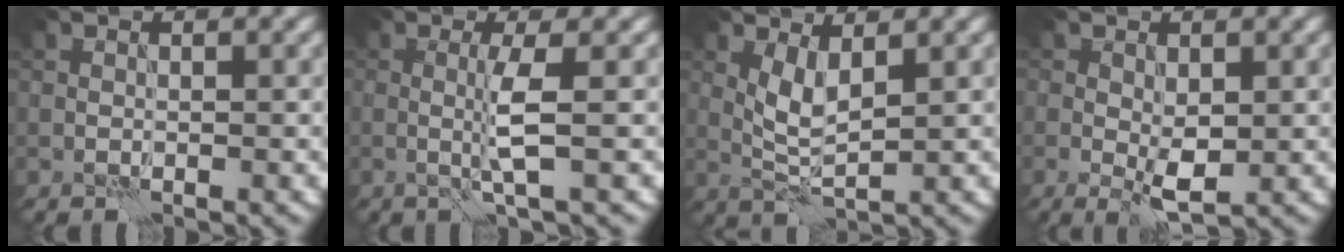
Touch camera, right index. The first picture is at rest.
{"total": 2.5, "force": [0.1, -0.1, 2.5], "torque": [-0.056, -0.003, -0.002]}
{"total": 3.1, "force": [1.2, 0.9, 2.7], "torque": [-0.065, -0.004, 0.028]}
{"total": 2.5, "force": [0.1, 1.1, 2.3], "torque": [-0.043, -0.004, 0.005]}